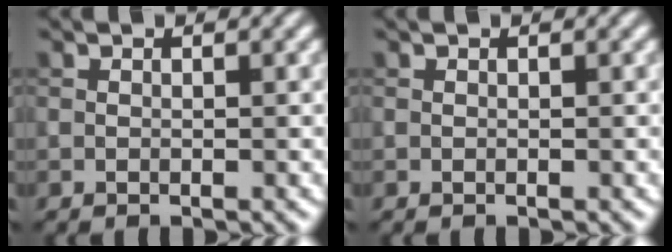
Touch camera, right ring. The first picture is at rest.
{"total": 0.0}